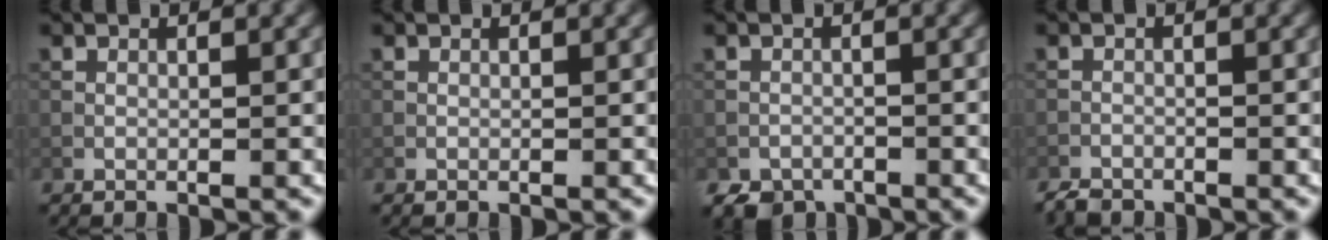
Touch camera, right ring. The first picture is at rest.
{"total": 0.0}
{"total": 2.4, "force": [-1.8, 1.5, 0.6], "torque": [-0.007, -0.003, -0.033]}
{"total": 1.3, "force": [-1.3, 0.4, 0.1], "torque": [-0.002, -0.001, -0.028]}